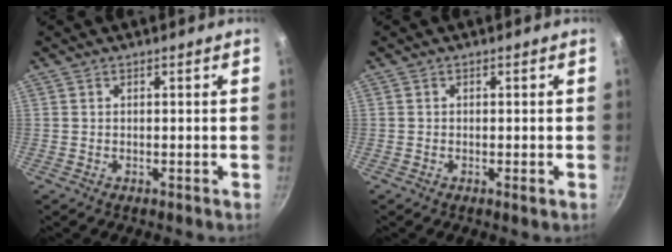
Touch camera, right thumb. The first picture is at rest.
{"total": 0.7, "force": [-0.3, 0.3, 0.6], "torque": [-0.012, 0.000, -0.007]}